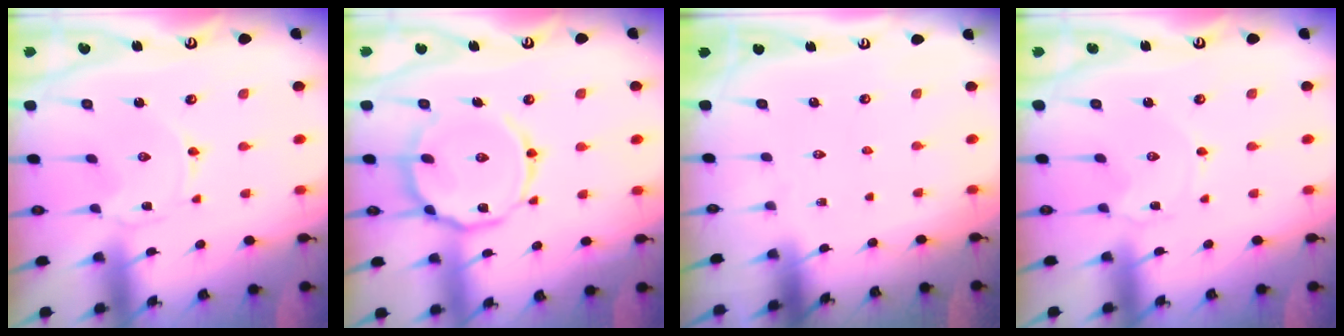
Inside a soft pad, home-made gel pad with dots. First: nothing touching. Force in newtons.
{"total": 16.3, "press": 16.3, "slide": 1.4}
{"total": 0.0}
{"total": 2.8, "press": 2.8, "slide": 0.3}